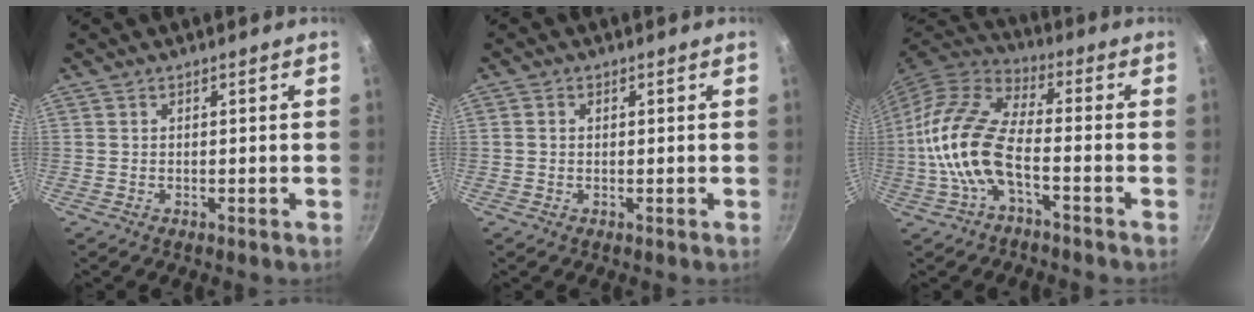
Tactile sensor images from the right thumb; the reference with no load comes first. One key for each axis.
{"total": 1.0, "fx": 0.1, "fy": 0.9, "fz": 0.5, "tx": -0.009, "ty": 0.005, "tz": 0.000}
{"total": 14.3, "fx": -3.8, "fy": 6.2, "fz": 12.3, "tx": -0.248, "ty": 0.037, "tz": -0.088}